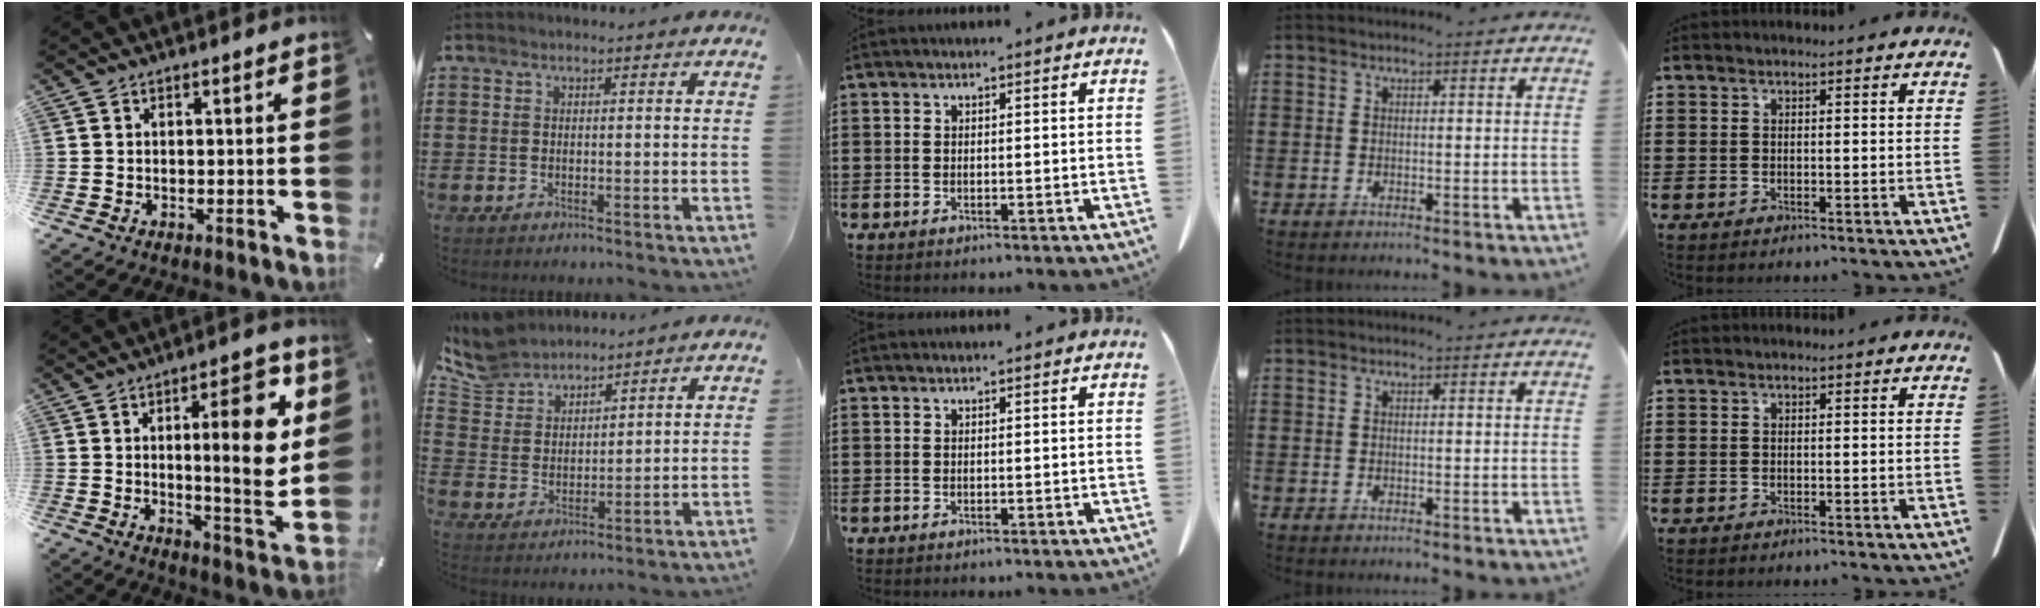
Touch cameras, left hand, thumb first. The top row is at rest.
{"thumb": {"total": 16.2, "force": [3.6, 4.2, 15.2], "torque": [-0.202, -0.016, 0.045]}, "index": {"total": 6.8, "force": [6.3, 2.3, 1.1], "torque": [-0.054, -0.019, 0.119]}}